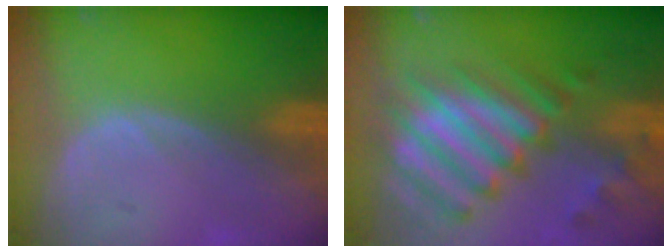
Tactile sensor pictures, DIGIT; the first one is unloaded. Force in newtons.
{"total": 12.3, "press": 10.6, "slide": 6.3}